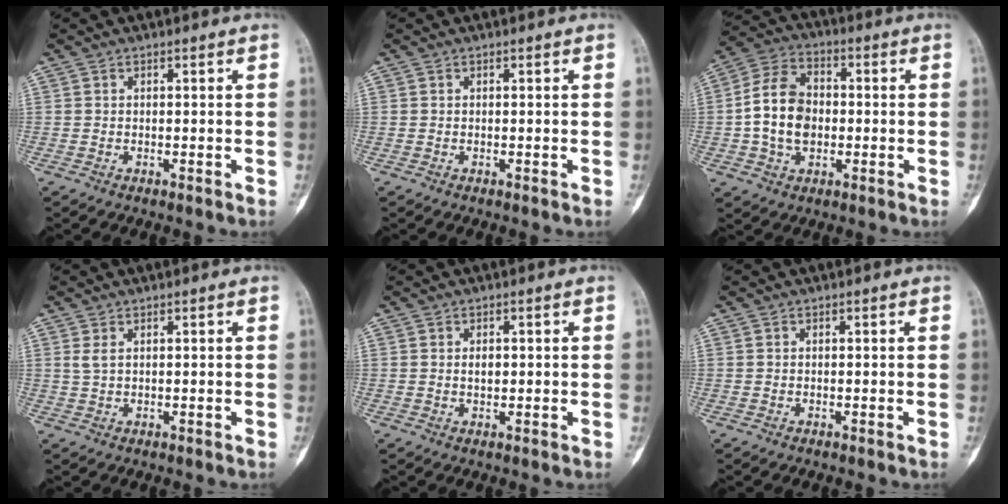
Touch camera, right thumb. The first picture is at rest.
{"total": 0.0}
{"total": 11.9, "force": [-0.9, 8.5, 8.2], "torque": [-0.134, 0.024, -0.024]}
{"total": 1.6, "force": [0.8, 0.8, 1.2], "torque": [-0.030, 0.006, 0.024]}
{"total": 1.6, "force": [0.2, 1.0, 1.2], "torque": [-0.012, -0.001, 0.005]}
{"total": 0.0}